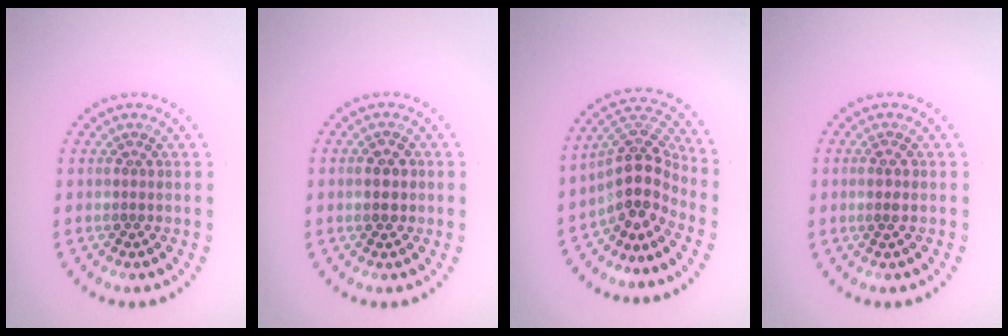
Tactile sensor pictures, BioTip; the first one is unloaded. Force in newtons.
{"total": 2.4, "press": 2.4, "slide": 0.2}
{"total": 4.6, "press": 3.4, "slide": 3.1}
{"total": 0.9, "press": 0.7, "slide": 0.6}